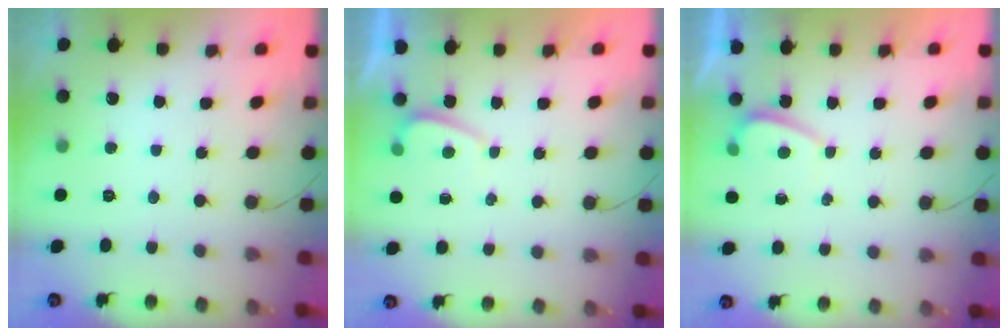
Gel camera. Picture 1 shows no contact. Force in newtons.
{"total": 0.6, "press": 0.4, "slide": 0.5}
{"total": 1.1, "press": 0.9, "slide": 0.6}